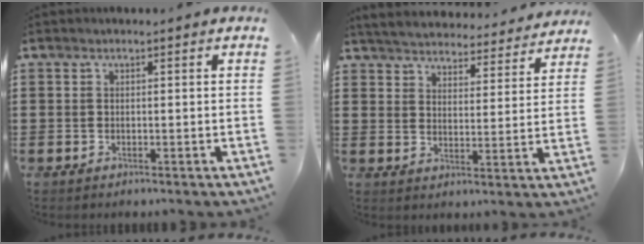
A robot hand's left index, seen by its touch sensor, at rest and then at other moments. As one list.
[{"total": 4.6, "force": [4.6, 0.0, 0.1], "torque": [-0.028, -0.034, 0.076]}]